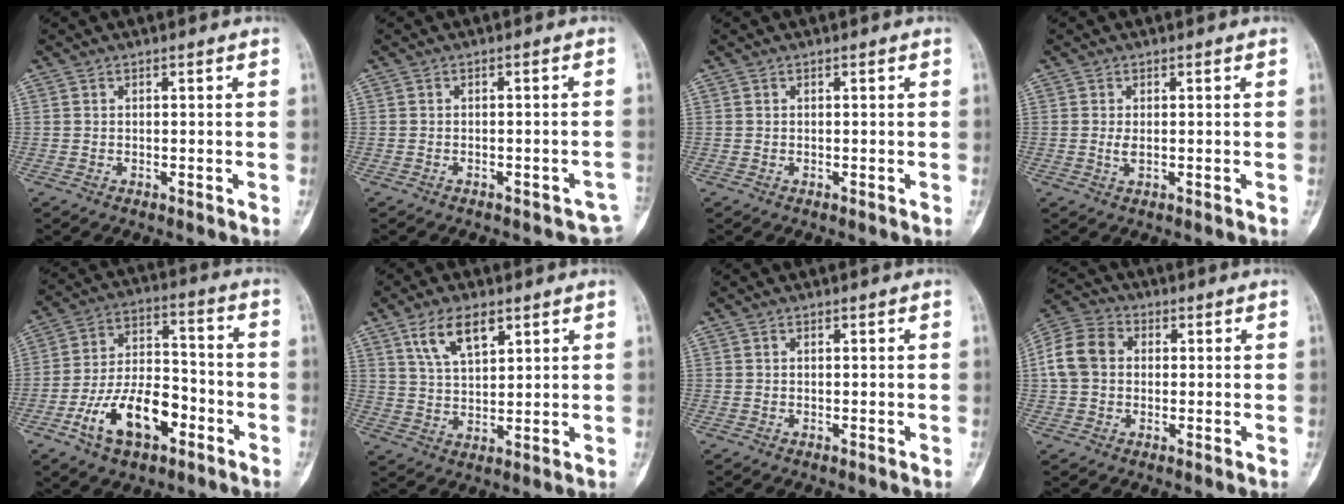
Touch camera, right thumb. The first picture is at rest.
{"total": 4.3, "force": [-3.1, 2.3, 1.9], "torque": [-0.014, 0.029, -0.032]}
{"total": 0.0}
{"total": 1.5, "force": [-0.2, 0.6, 1.4], "torque": [-0.029, -0.004, -0.002]}
{"total": 15.5, "force": [-6.8, 8.4, 11.1], "torque": [-0.181, 0.047, -0.120]}
{"total": 8.4, "force": [4.7, 3.8, 5.8], "torque": [-0.096, -0.020, 0.093]}
{"total": 0.0}
{"total": 8.6, "force": [0.8, 6.9, 5.2], "torque": [-0.099, 0.025, 0.007]}